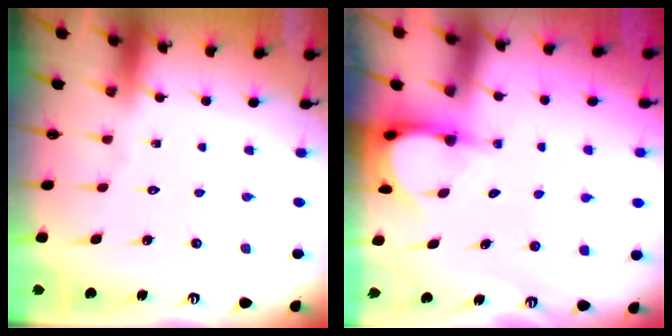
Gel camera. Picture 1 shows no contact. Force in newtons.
{"total": 3.9, "press": 3.9, "slide": 0.2}